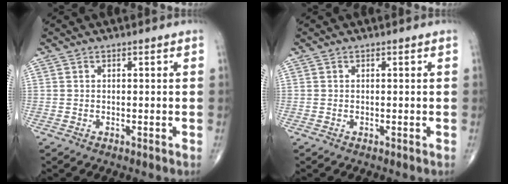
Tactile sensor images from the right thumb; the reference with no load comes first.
{"total": 0.0}